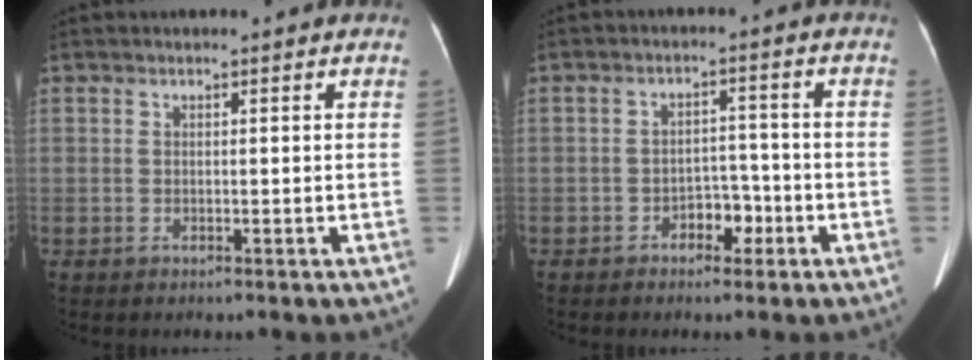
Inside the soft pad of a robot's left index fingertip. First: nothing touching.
{"total": 3.8, "force": [-2.2, 2.2, 2.2], "torque": [-0.028, 0.010, -0.033]}